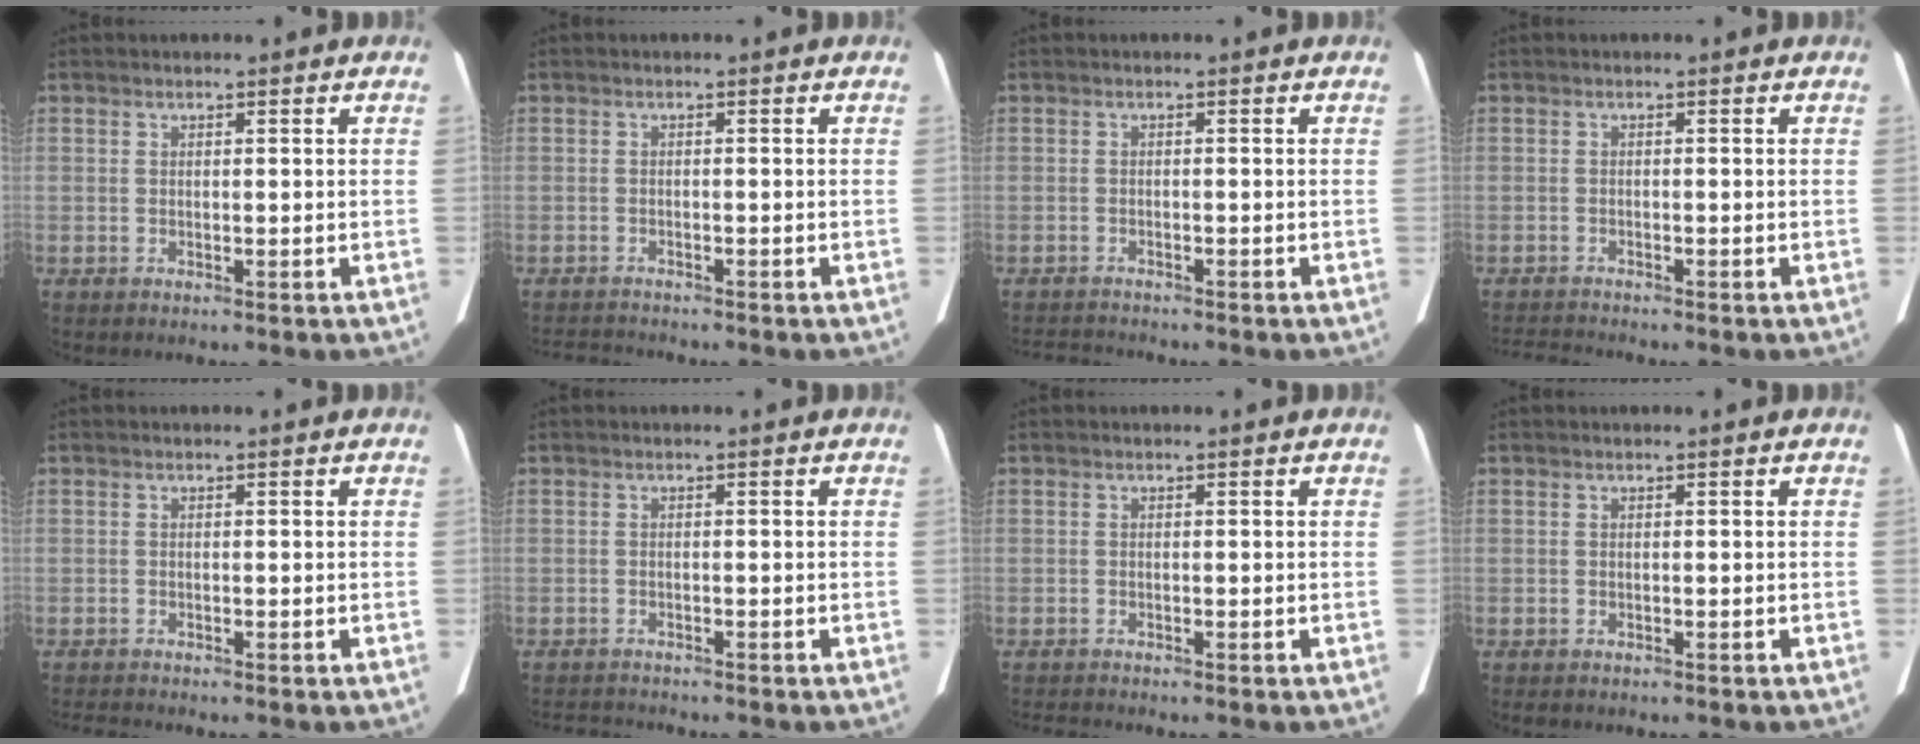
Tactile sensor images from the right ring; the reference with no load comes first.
{"total": 3.1, "force": [-3.1, -0.1, 0.4], "torque": [-0.009, -0.015, -0.050]}
{"total": 3.2, "force": [-3.2, 0.0, 0.4], "torque": [-0.010, -0.014, -0.051]}
{"total": 2.5, "force": [-2.4, -0.8, 0.0], "torque": [-0.009, -0.019, -0.044]}
{"total": 1.3, "force": [-1.2, -0.4, 0.1], "torque": [-0.010, -0.010, -0.023]}
{"total": 3.1, "force": [-3.0, 0.2, 0.5], "torque": [-0.011, -0.012, -0.046]}
{"total": 1.1, "force": [-1.1, -0.3, 0.1], "torque": [-0.009, -0.009, -0.020]}
{"total": 1.1, "force": [-0.9, 0.5, 0.5], "torque": [-0.010, -0.002, -0.009]}